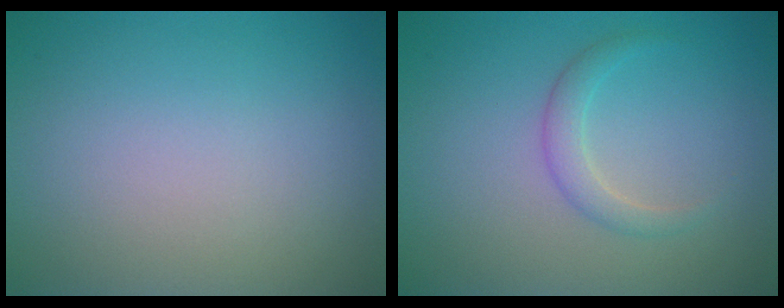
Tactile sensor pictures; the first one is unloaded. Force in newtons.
{"total": 1.7, "press": 1.7, "slide": 0.0}